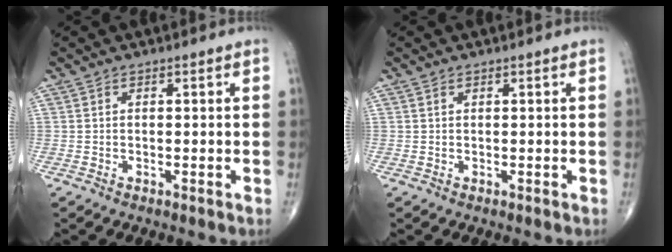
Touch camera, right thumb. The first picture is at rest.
{"total": 0.0}